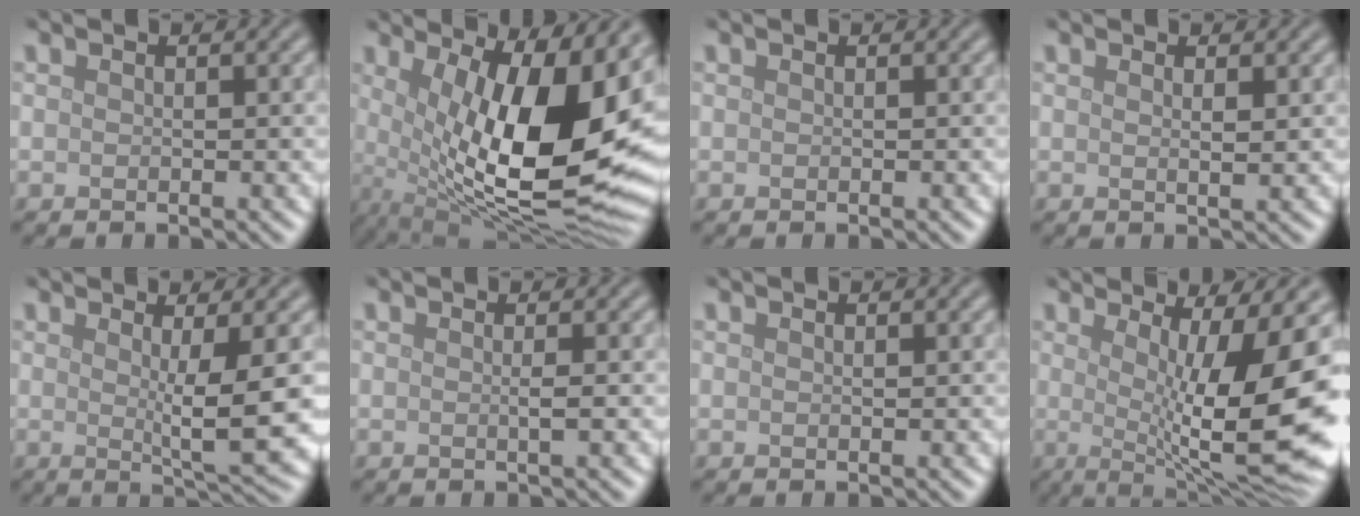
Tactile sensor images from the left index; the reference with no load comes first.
{"total": 15.5, "force": [1.4, 6.0, 14.3], "torque": [-0.204, -0.024, 0.031]}
{"total": 0.0}
{"total": 1.2, "force": [0.5, 0.3, 1.0], "torque": [-0.012, 0.000, 0.006]}
{"total": 5.6, "force": [0.4, 0.9, 5.5], "torque": [-0.084, -0.008, 0.010]}
{"total": 1.1, "force": [0.0, 0.2, 1.0], "torque": [-0.014, 0.000, -0.005]}
{"total": 0.0}
{"total": 13.5, "force": [0.2, 3.2, 13.1], "torque": [-0.172, -0.007, 0.005]}